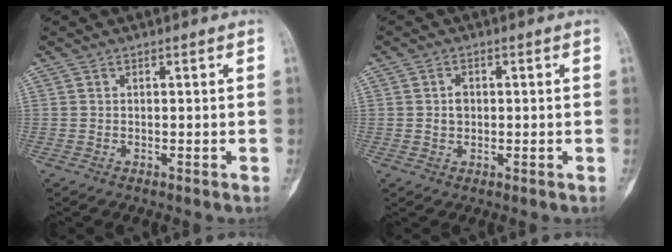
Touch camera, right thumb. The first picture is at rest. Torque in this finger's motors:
{"motor_torque": [0.65, 0.21, 0.30, -0.24, -0.06]}